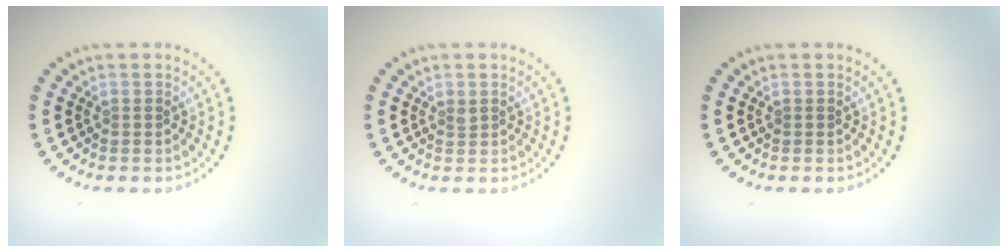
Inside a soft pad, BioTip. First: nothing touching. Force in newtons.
{"total": 0.6, "press": 0.5, "slide": 0.3}
{"total": 0.0}